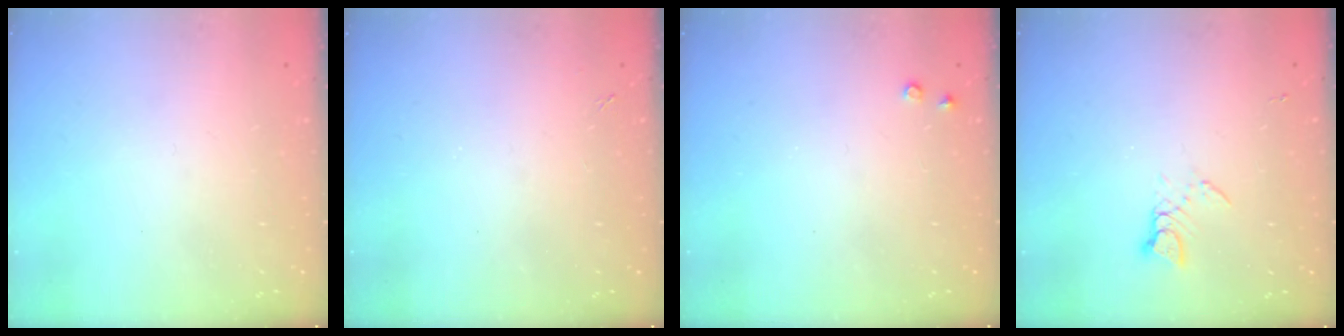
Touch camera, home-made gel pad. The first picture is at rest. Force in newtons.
{"total": 1.7, "press": 1.6, "slide": 0.3}
{"total": 2.8, "press": 2.8, "slide": 0.5}
{"total": 3.7, "press": 3.7, "slide": 0.4}